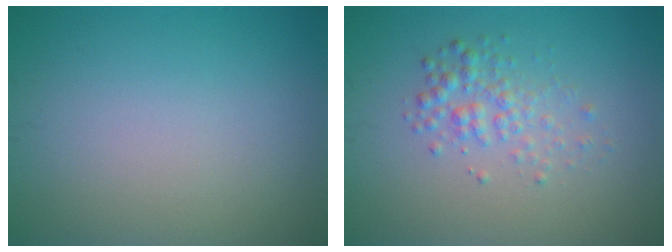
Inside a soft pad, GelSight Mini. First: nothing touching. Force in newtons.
{"total": 2.3, "press": 2.3, "slide": 0.1}